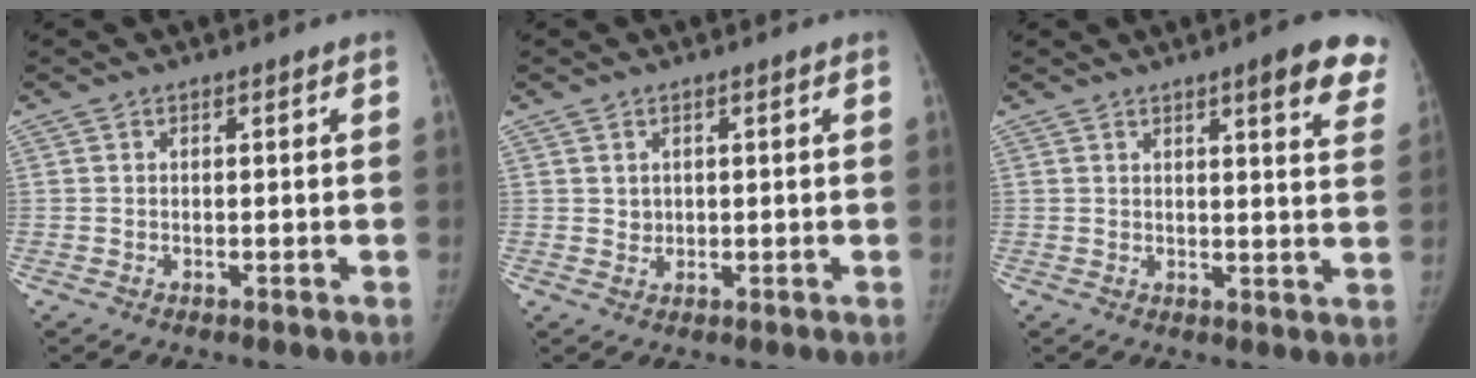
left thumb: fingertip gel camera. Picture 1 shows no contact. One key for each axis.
{"total": 1.4, "fx": 0.5, "fy": 1.3, "fz": 0.3, "tx": 0.004, "ty": -0.003, "tz": 0.011}
{"total": 10.7, "fx": 7.1, "fy": 2.2, "fz": 7.8, "tx": -0.068, "ty": -0.029, "tz": 0.073}